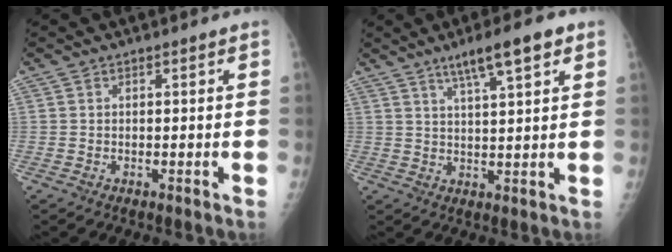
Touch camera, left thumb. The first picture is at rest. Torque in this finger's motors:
{"motor_torque": [-0.02, 0.06, -0.17, -0.28, -0.01]}